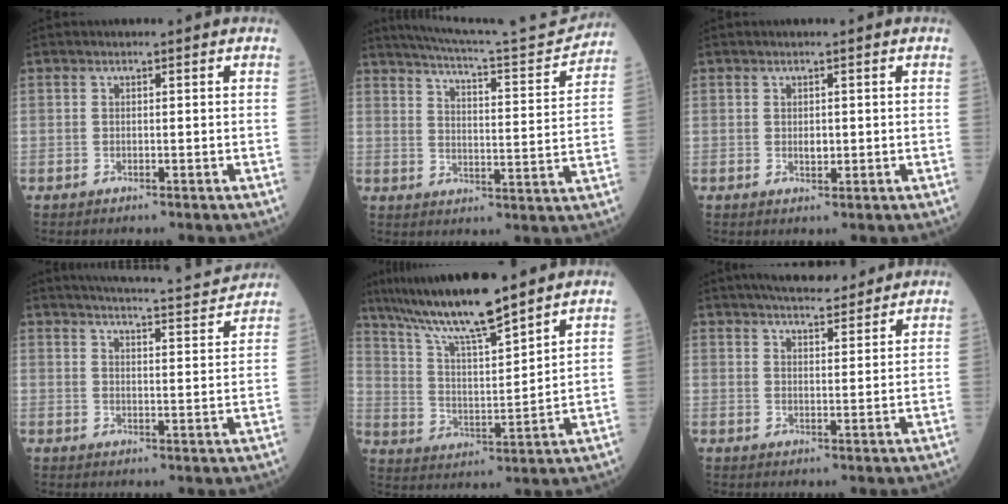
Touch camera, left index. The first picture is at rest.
{"total": 16.5, "force": [15.8, -0.6, 4.6], "torque": [-0.082, -0.041, 0.218]}
{"total": 1.3, "force": [0.2, 0.7, 1.1], "torque": [-0.019, -0.002, 0.006]}
{"total": 13.9, "force": [13.2, 0.3, 4.1], "torque": [-0.062, -0.014, 0.163]}
{"total": 14.4, "force": [12.0, 0.8, 8.0], "torque": [-0.152, 0.007, 0.222]}
{"total": 9.3, "force": [8.2, 1.9, 4.0], "torque": [-0.059, 0.016, 0.117]}